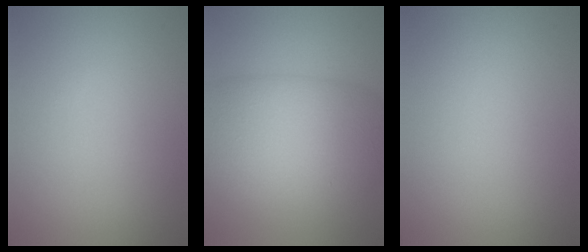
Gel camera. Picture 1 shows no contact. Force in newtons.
{"total": 10.1, "press": 10.1, "slide": 0.3}
{"total": 0.0}